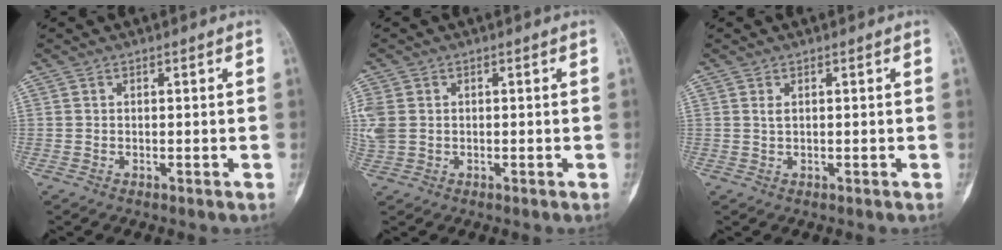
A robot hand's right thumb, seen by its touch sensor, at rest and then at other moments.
{"total": 5.3, "force": [0.2, 4.2, 3.2], "torque": [-0.093, 0.009, 0.009]}
{"total": 0.7, "force": [0.2, 0.3, 0.6], "torque": [-0.009, -0.002, 0.006]}